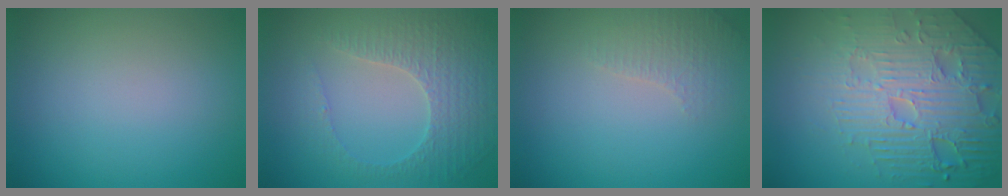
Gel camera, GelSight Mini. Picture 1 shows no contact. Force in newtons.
{"total": 3.4, "press": 3.2, "slide": 1.4}
{"total": 2.0, "press": 1.9, "slide": 0.5}
{"total": 7.1, "press": 5.8, "slide": 4.1}